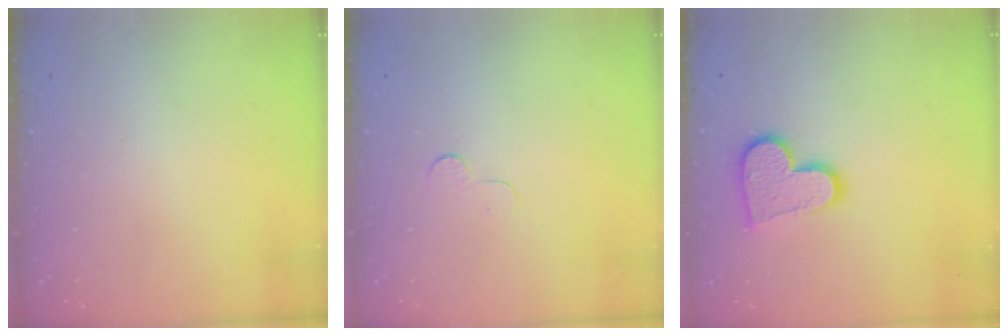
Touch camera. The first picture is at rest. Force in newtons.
{"total": 2.6, "press": 2.6, "slide": 0.2}
{"total": 12.7, "press": 12.7, "slide": 0.5}